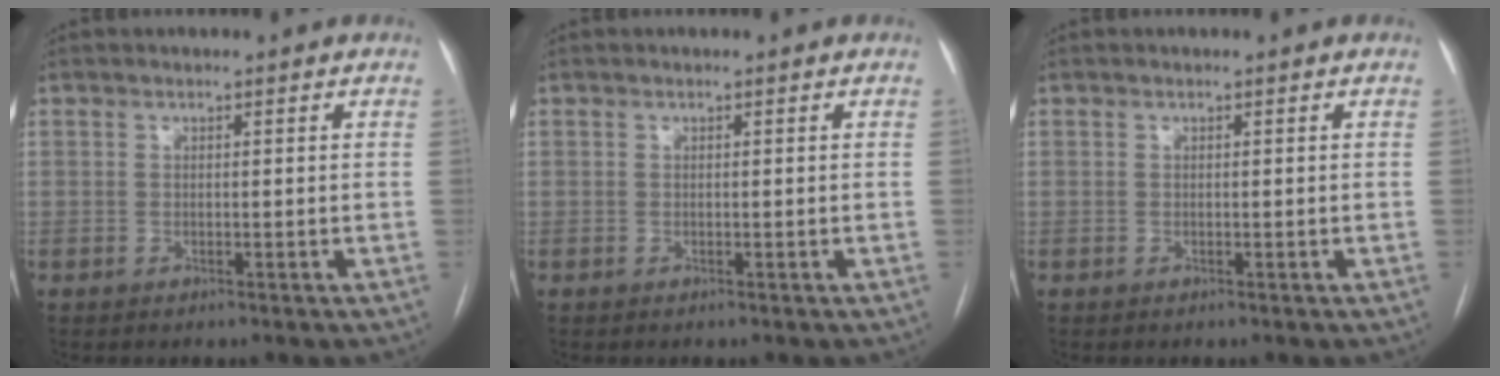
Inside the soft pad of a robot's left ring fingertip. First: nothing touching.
{"total": 0.0}
{"total": 0.0}